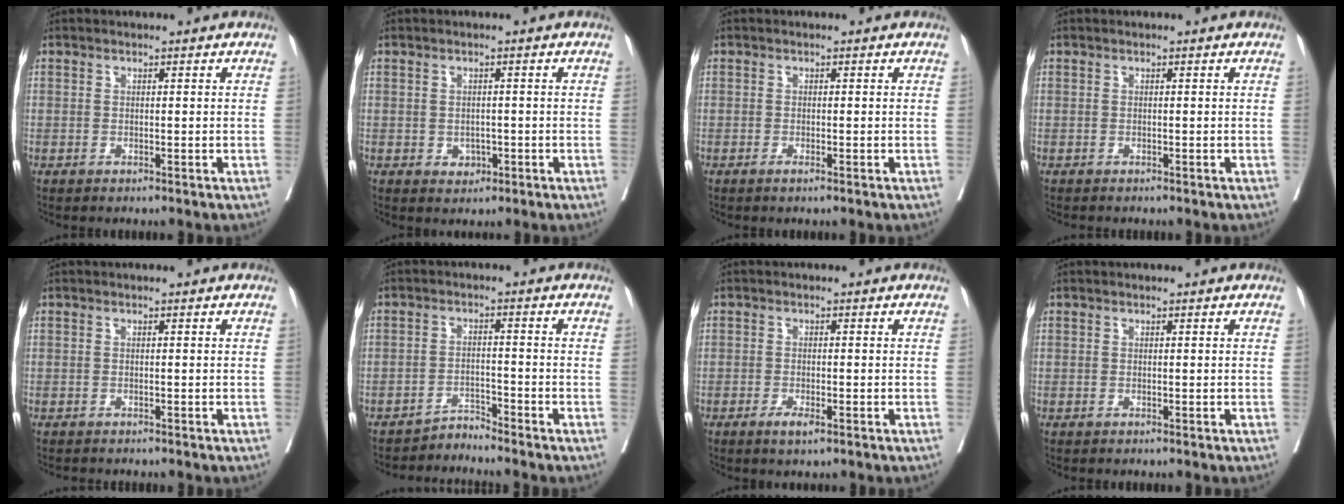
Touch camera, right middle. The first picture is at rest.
{"total": 1.9, "force": [-0.7, 1.6, 0.9], "torque": [-0.009, 0.004, -0.004]}
{"total": 0.9, "force": [-0.6, 0.0, 0.7], "torque": [-0.014, -0.002, -0.010]}
{"total": 0.9, "force": [-0.8, 0.2, 0.2], "torque": [-0.007, -0.002, -0.013]}
{"total": 1.7, "force": [-1.6, 0.5, 0.5], "torque": [-0.011, -0.005, -0.023]}
{"total": 2.7, "force": [-2.6, -0.5, -0.7], "torque": [0.020, -0.009, -0.042]}
{"total": 3.4, "force": [-2.0, 0.6, 2.6], "torque": [-0.047, -0.003, -0.036]}
{"total": 0.0}